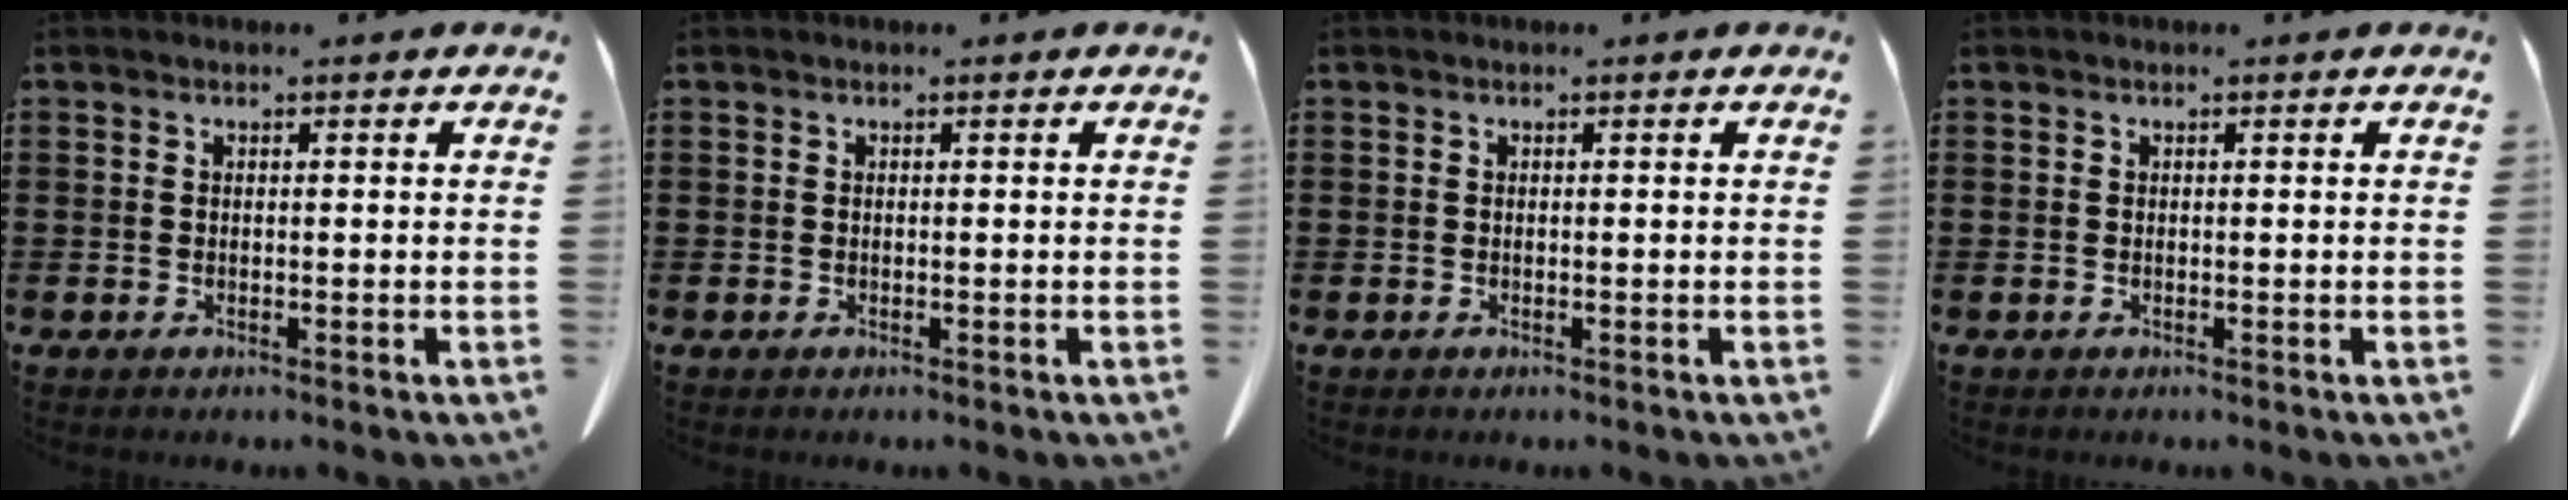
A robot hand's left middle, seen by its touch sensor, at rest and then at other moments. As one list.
[{"total": 0.0}, {"total": 0.0}, {"total": 0.0}]